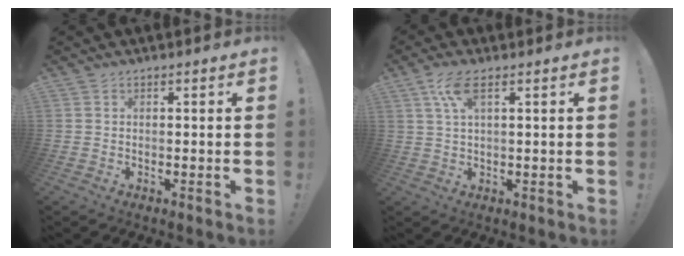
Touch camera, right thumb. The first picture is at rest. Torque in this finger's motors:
{"motor_torque": [-0.14, 0.16, 0.00, 0.00, 0.00]}